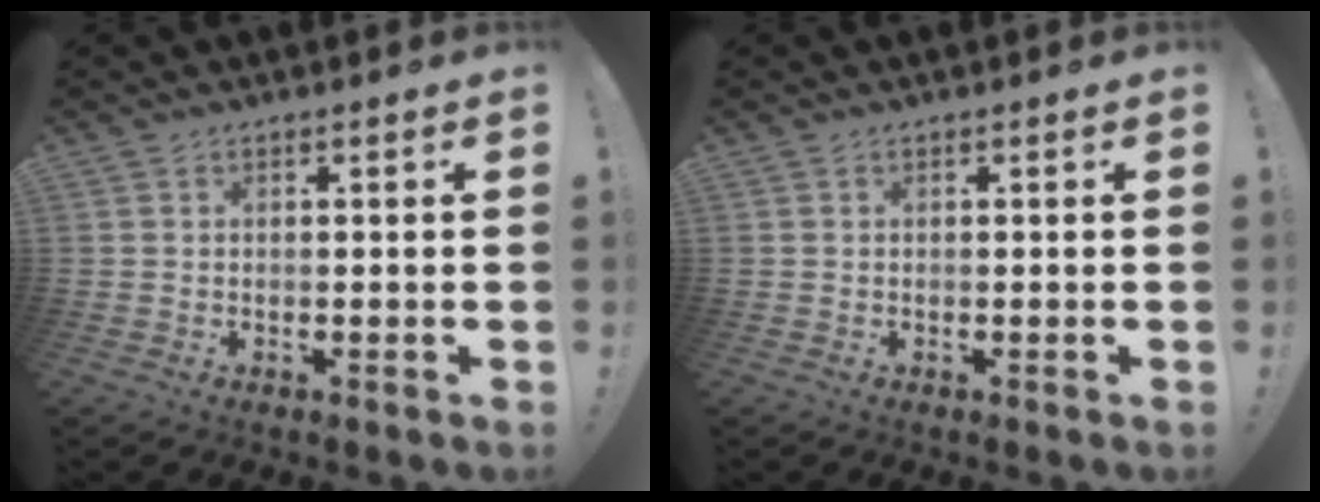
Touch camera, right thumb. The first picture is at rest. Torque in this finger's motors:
{"motor_torque": [0.00, 0.00, 0.01, -0.01, 0.00]}